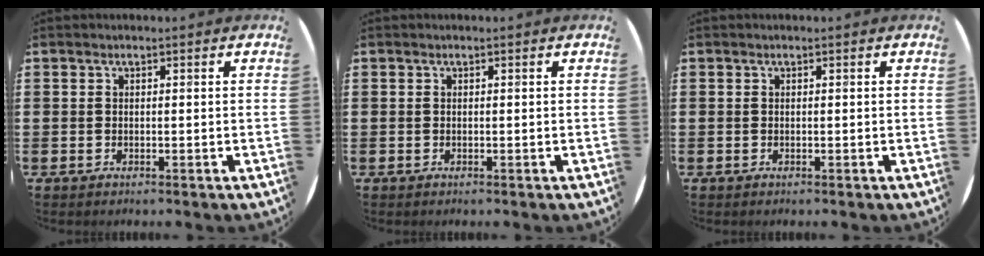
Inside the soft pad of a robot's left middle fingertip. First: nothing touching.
{"total": 0.0}
{"total": 0.0}